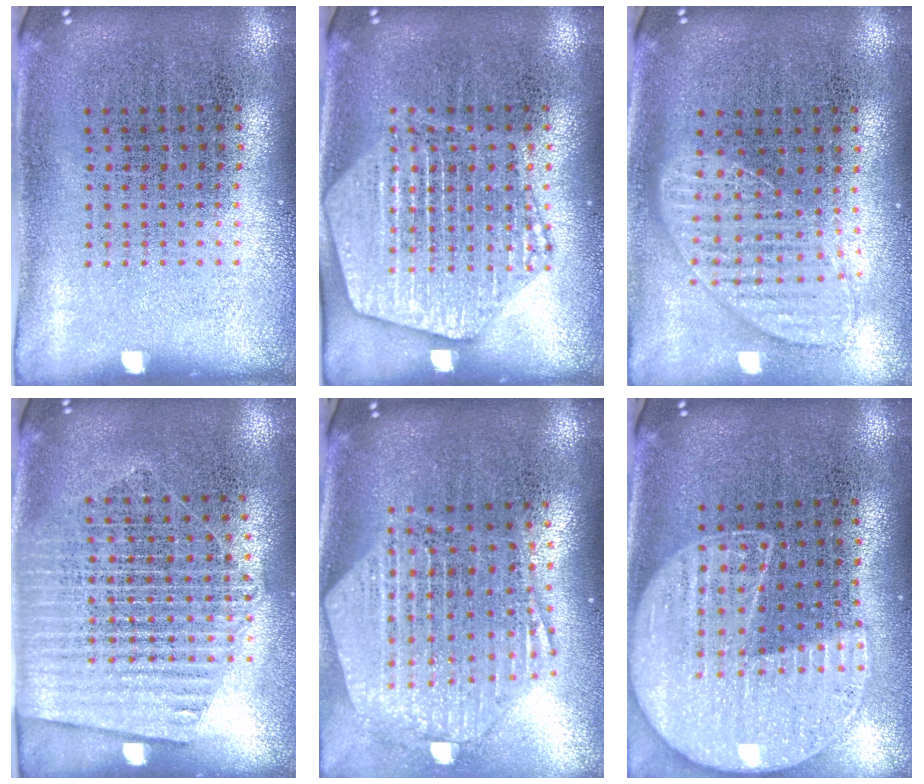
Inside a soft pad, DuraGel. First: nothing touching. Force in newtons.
{"total": 3.5, "press": 3.5, "slide": 0.5}
{"total": 1.1, "press": 1.1, "slide": 0.2}
{"total": 1.6, "press": 1.5, "slide": 0.6}
{"total": 2.8, "press": 2.3, "slide": 1.5}
{"total": 1.5, "press": 1.5, "slide": 0.3}